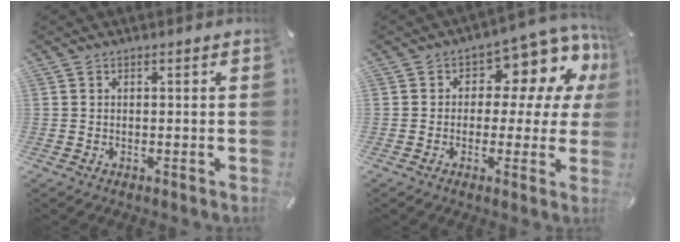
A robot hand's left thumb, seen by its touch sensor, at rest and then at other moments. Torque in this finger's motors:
{"motor_torque": [0.57, 0.09, 0.35, 0.13, 0.14]}